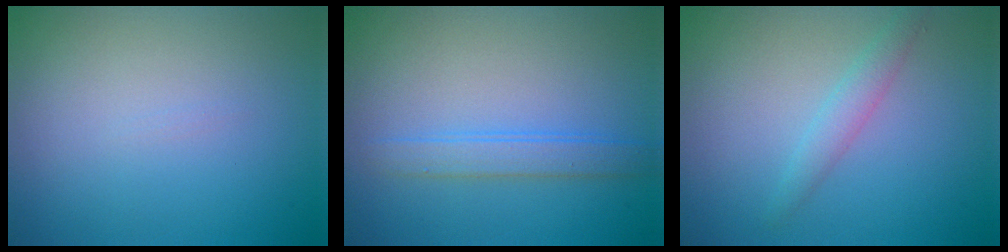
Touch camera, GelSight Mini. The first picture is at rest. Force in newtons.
{"total": 2.2, "press": 2.2, "slide": 0.1}
{"total": 1.7, "press": 1.7, "slide": 0.1}